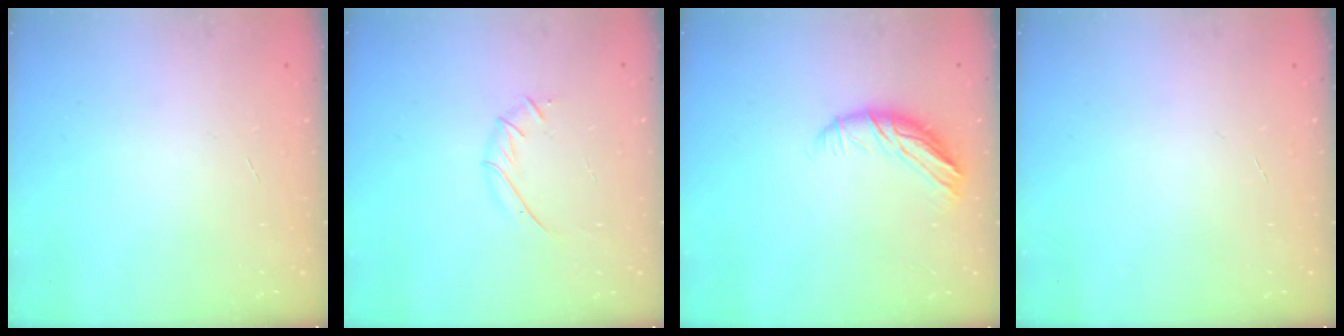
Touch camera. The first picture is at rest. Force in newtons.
{"total": 4.6, "press": 4.4, "slide": 1.3}
{"total": 9.7, "press": 9.6, "slide": 1.2}
{"total": 0.0}